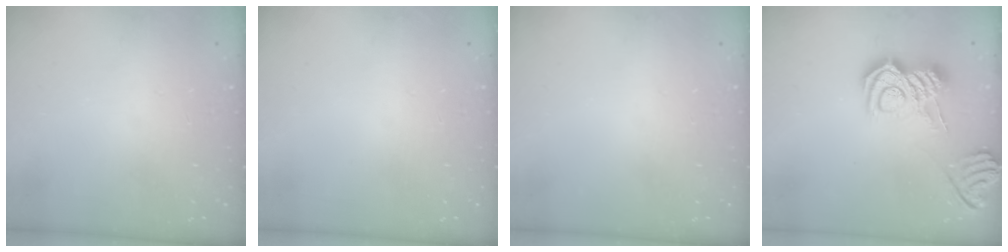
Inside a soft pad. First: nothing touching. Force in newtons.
{"total": 0.0}
{"total": 0.0}
{"total": 11.4, "press": 11.4, "slide": 0.6}